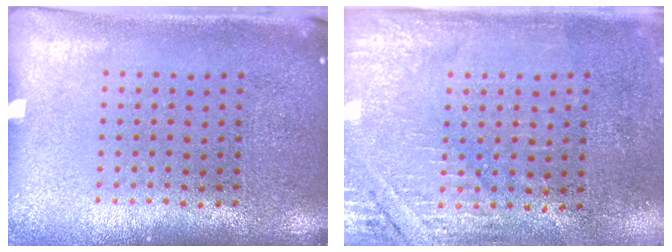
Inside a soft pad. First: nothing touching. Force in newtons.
{"total": 2.7, "press": 2.5, "slide": 1.1}